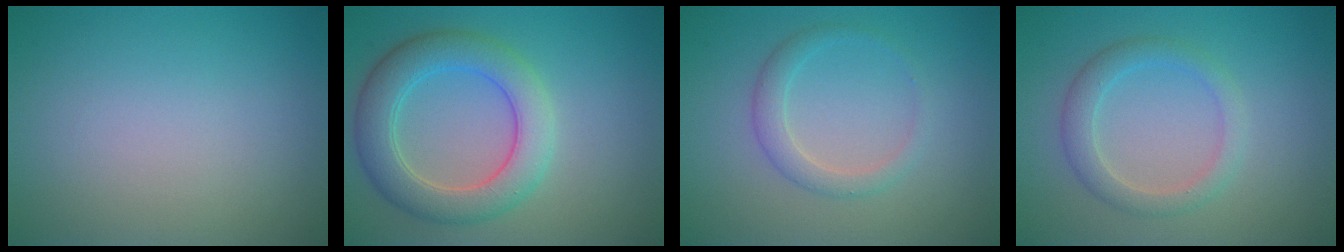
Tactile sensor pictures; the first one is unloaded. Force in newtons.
{"total": 5.7, "press": 5.7, "slide": 0.2}
{"total": 1.5, "press": 1.5, "slide": 0.0}
{"total": 2.6, "press": 2.6, "slide": 0.1}